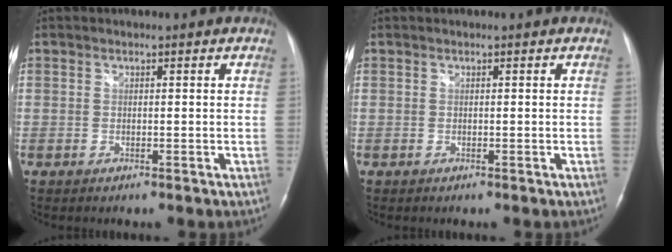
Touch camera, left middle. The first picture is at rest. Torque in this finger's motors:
{"motor_torque": [-0.03, -0.03, 0.05, 0.00]}